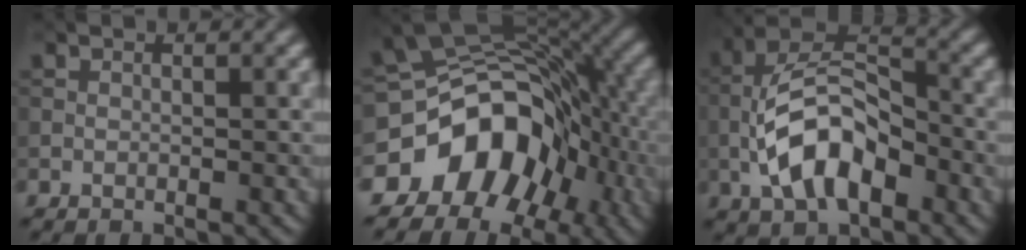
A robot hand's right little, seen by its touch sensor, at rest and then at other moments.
{"total": 12.0, "force": [-5.9, 8.6, 6.0], "torque": [-0.094, 0.016, -0.108]}
{"total": 8.1, "force": [-2.7, 4.2, 6.3], "torque": [-0.126, 0.015, -0.058]}